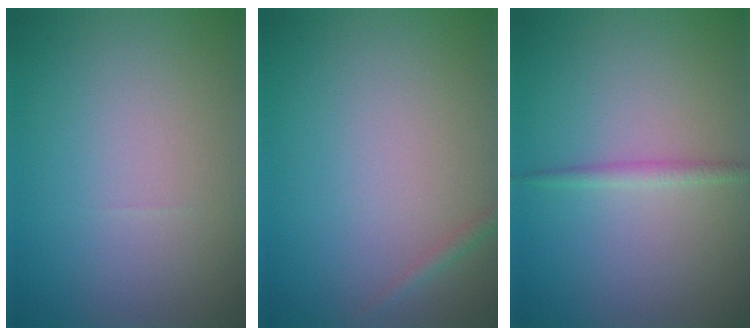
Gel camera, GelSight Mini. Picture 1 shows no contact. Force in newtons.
{"total": 0.8, "press": 0.7, "slide": 0.1}
{"total": 1.2, "press": 1.2, "slide": 0.1}